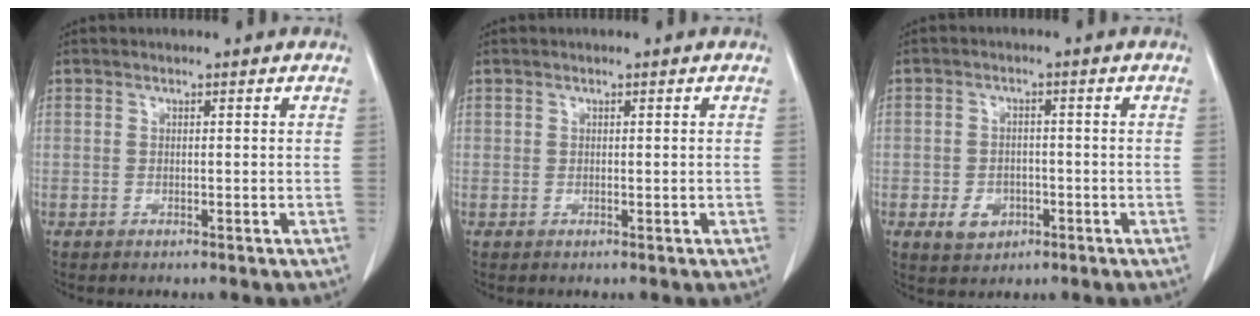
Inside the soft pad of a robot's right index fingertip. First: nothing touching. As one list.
[{"total": 0.0}, {"total": 4.2, "force": [-1.6, 3.3, 2.1], "torque": [-0.032, 0.002, -0.016]}]